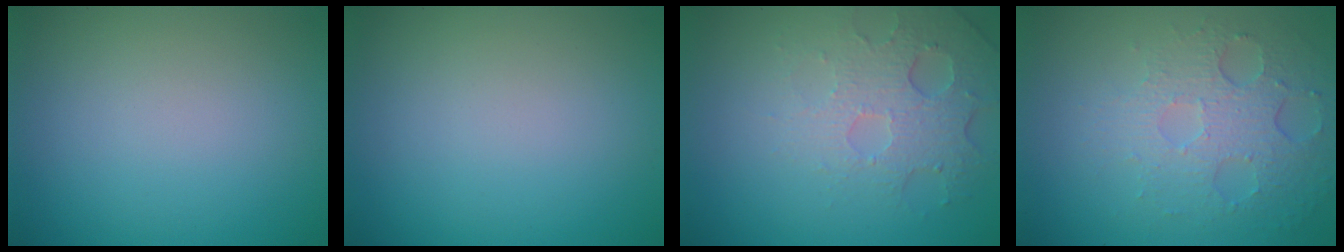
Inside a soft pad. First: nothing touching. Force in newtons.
{"total": 0.0}
{"total": 5.0, "press": 3.3, "slide": 3.8}
{"total": 5.2, "press": 3.4, "slide": 3.9}